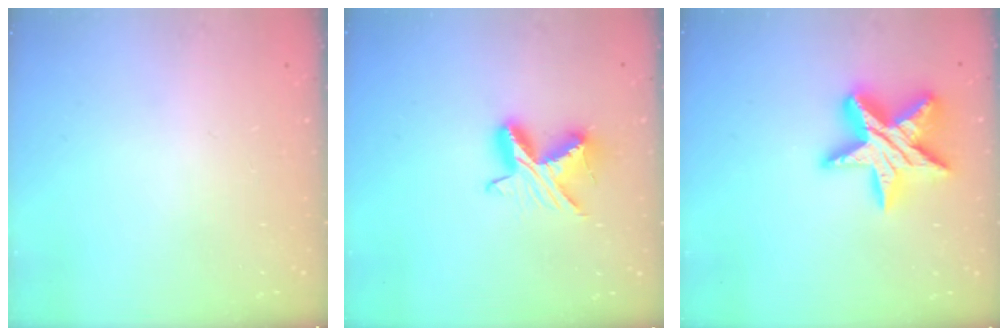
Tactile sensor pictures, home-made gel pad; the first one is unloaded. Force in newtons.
{"total": 9.2, "press": 9.2, "slide": 0.4}
{"total": 19.0, "press": 18.9, "slide": 1.7}